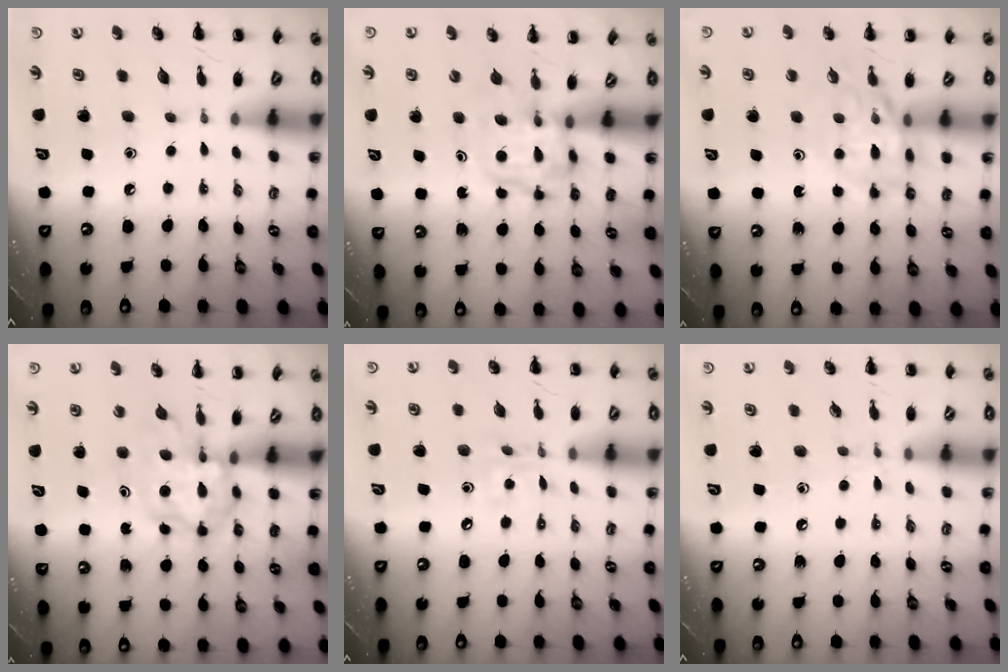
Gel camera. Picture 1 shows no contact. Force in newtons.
{"total": 4.0, "press": 4.0, "slide": 0.3}
{"total": 10.1, "press": 9.6, "slide": 3.1}
{"total": 5.3, "press": 5.2, "slide": 1.2}
{"total": 5.5, "press": 5.4, "slide": 1.3}
{"total": 5.3, "press": 4.9, "slide": 2.1}